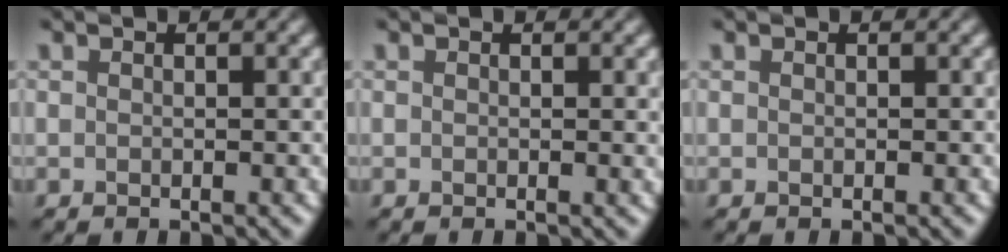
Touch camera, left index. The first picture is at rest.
{"total": 0.7, "force": [0.1, 0.1, 0.7], "torque": [-0.004, 0.000, 0.000]}
{"total": 0.0}